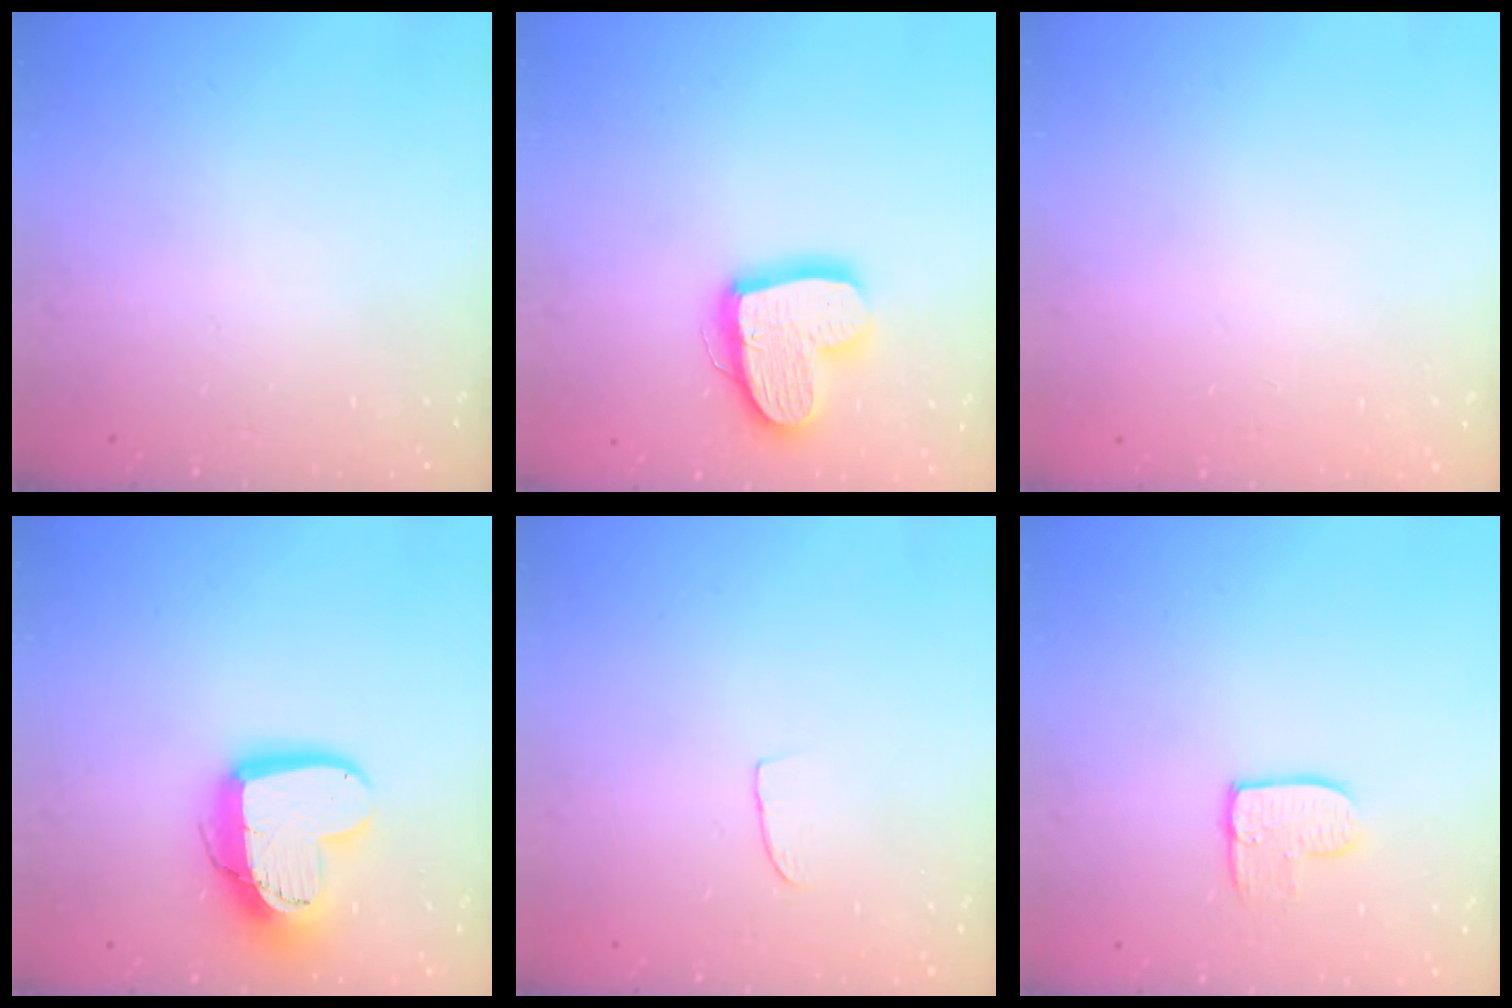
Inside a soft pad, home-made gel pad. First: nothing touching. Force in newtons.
{"total": 16.0, "press": 16.0, "slide": 1.5}
{"total": 0.0}
{"total": 15.8, "press": 15.8, "slide": 1.3}
{"total": 2.5, "press": 2.5, "slide": 0.1}
{"total": 7.0, "press": 7.0, "slide": 0.4}